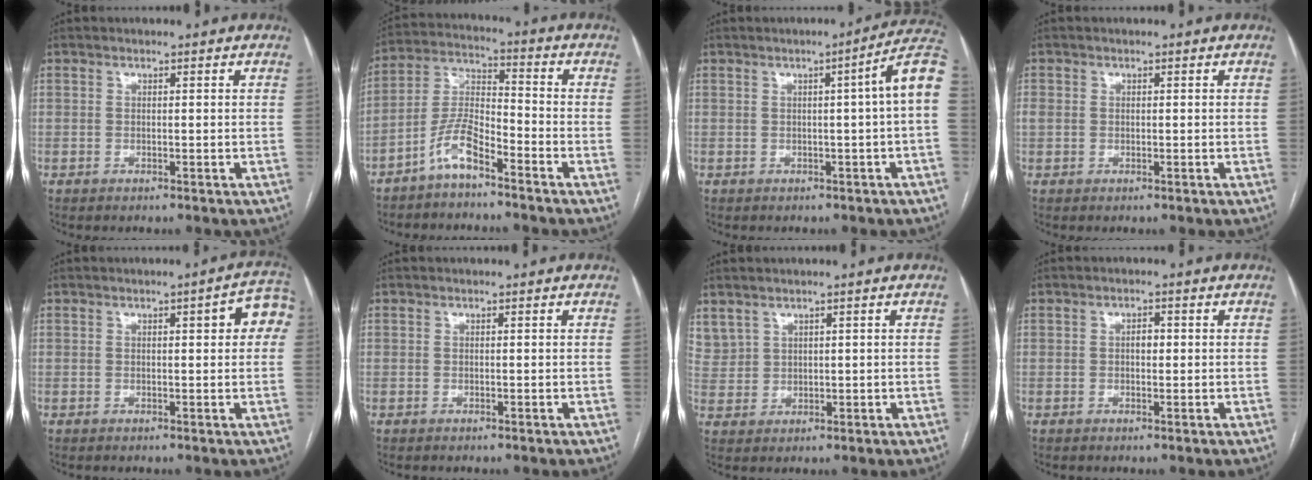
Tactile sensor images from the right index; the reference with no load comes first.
{"total": 7.3, "force": [-5.1, 1.7, 5.0], "torque": [-0.115, 0.005, -0.104]}
{"total": 6.4, "force": [0.3, -0.9, 6.4], "torque": [-0.071, 0.014, 0.001]}
{"total": 1.2, "force": [0.1, 1.1, 0.4], "torque": [-0.010, 0.015, 0.007]}
{"total": 5.3, "force": [1.4, 1.3, 5.0], "torque": [-0.049, 0.016, 0.008]}
{"total": 0.0}
{"total": 4.8, "force": [3.5, 3.2, 0.9], "torque": [-0.026, 0.011, 0.084]}
{"total": 1.5, "force": [0.1, 0.8, 1.3], "torque": [-0.019, 0.003, 0.000]}